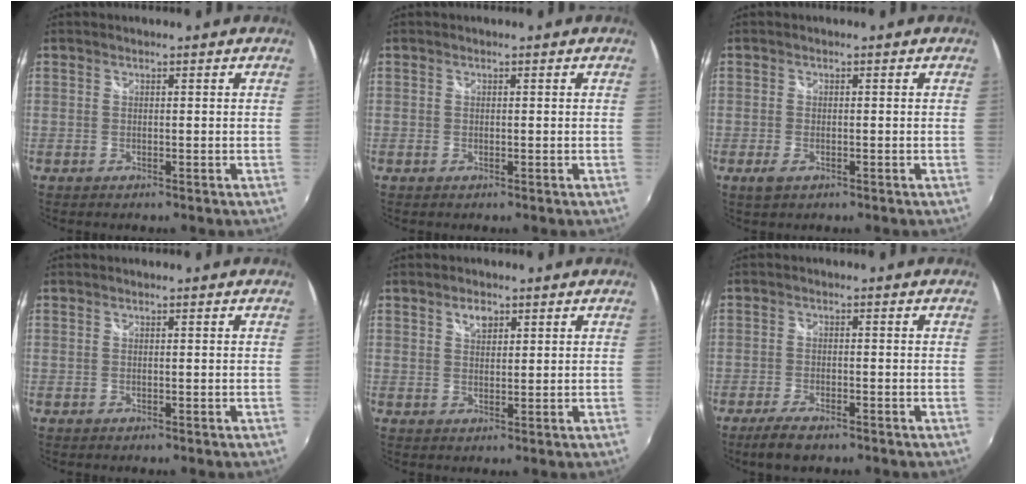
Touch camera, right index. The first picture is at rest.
{"total": 0.0}
{"total": 2.2, "force": [-1.2, 1.0, 1.5], "torque": [-0.032, -0.007, -0.020]}
{"total": 0.0}
{"total": 2.8, "force": [1.8, 1.6, 1.6], "torque": [-0.022, 0.004, 0.030]}
{"total": 4.8, "force": [-3.6, 1.2, 2.9], "torque": [-0.073, -0.012, -0.065]}